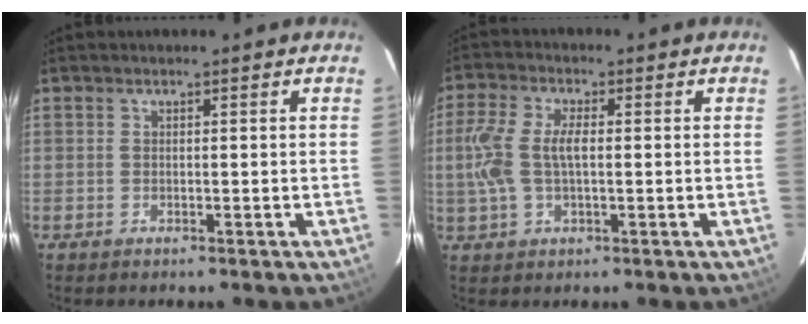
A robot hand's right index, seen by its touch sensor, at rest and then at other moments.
{"total": 8.1, "force": [0.1, 3.8, 7.1], "torque": [-0.156, 0.008, 0.002]}